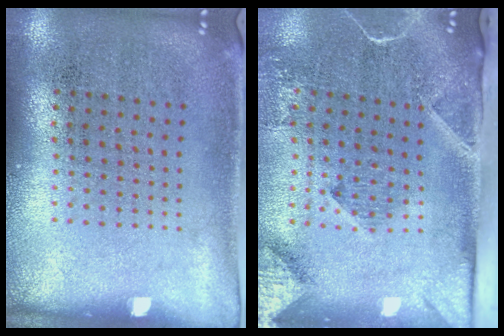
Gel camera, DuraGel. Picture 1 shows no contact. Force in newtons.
{"total": 3.0, "press": 2.1, "slide": 2.1}